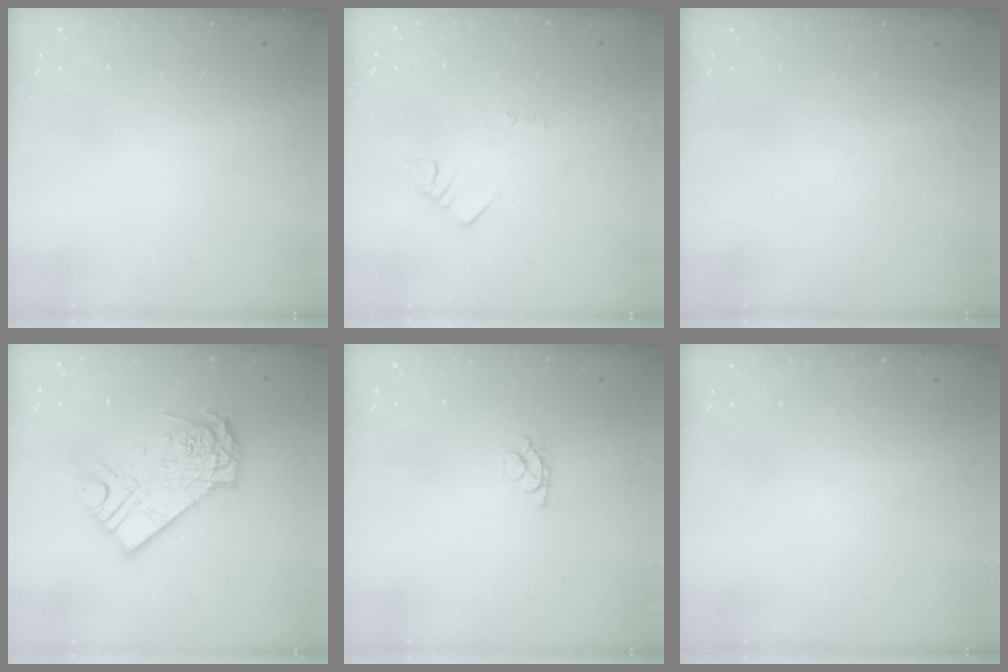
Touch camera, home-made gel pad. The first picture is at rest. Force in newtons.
{"total": 2.5, "press": 2.5, "slide": 0.4}
{"total": 0.0}
{"total": 12.9, "press": 12.9, "slide": 1.0}
{"total": 3.6, "press": 3.6, "slide": 0.4}
{"total": 0.0}